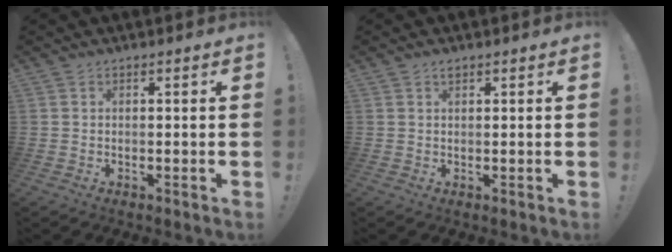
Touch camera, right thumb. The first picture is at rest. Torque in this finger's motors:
{"motor_torque": [0.00, 0.10, 0.01, -0.08, 0.03]}